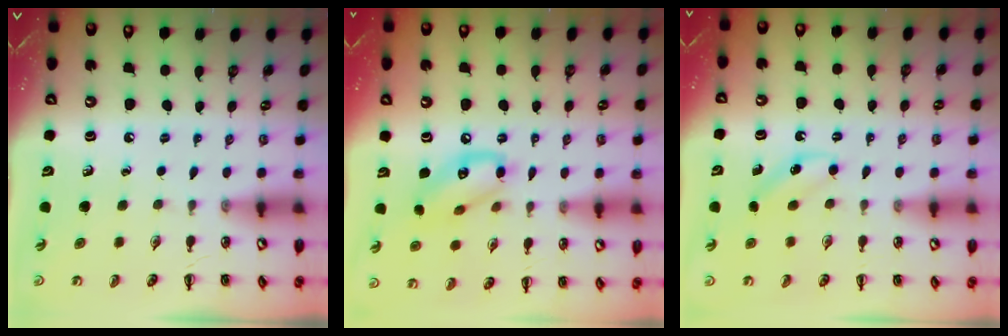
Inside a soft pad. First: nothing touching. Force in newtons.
{"total": 12.4, "press": 12.2, "slide": 2.6}
{"total": 4.1, "press": 4.0, "slide": 1.1}